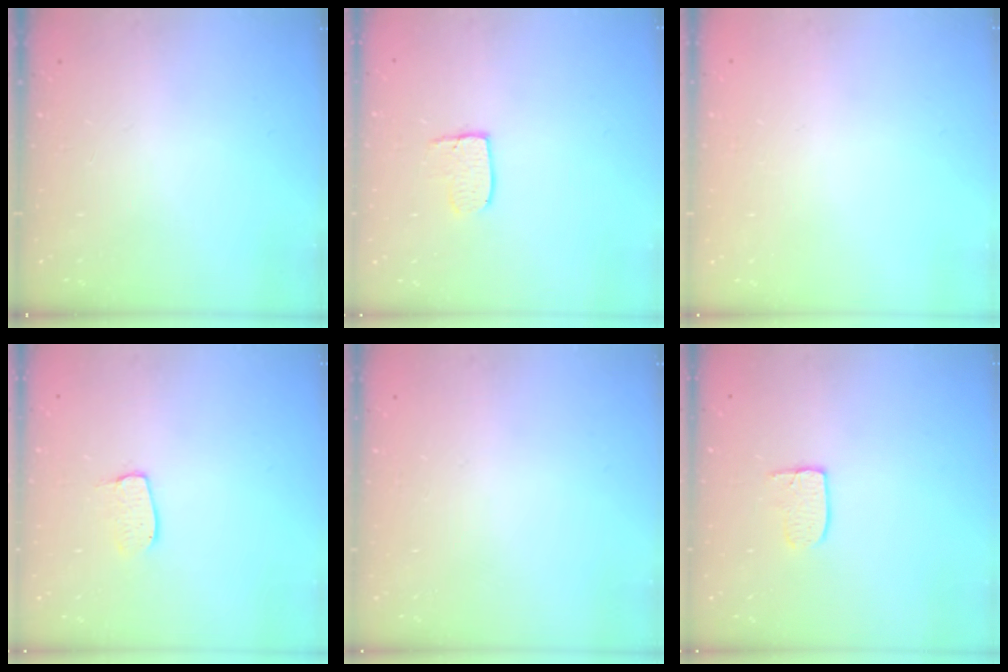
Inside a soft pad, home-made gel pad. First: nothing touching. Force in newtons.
{"total": 5.5, "press": 5.5, "slide": 0.3}
{"total": 0.0}
{"total": 6.5, "press": 6.5, "slide": 0.4}
{"total": 0.0}
{"total": 4.9, "press": 4.9, "slide": 0.3}